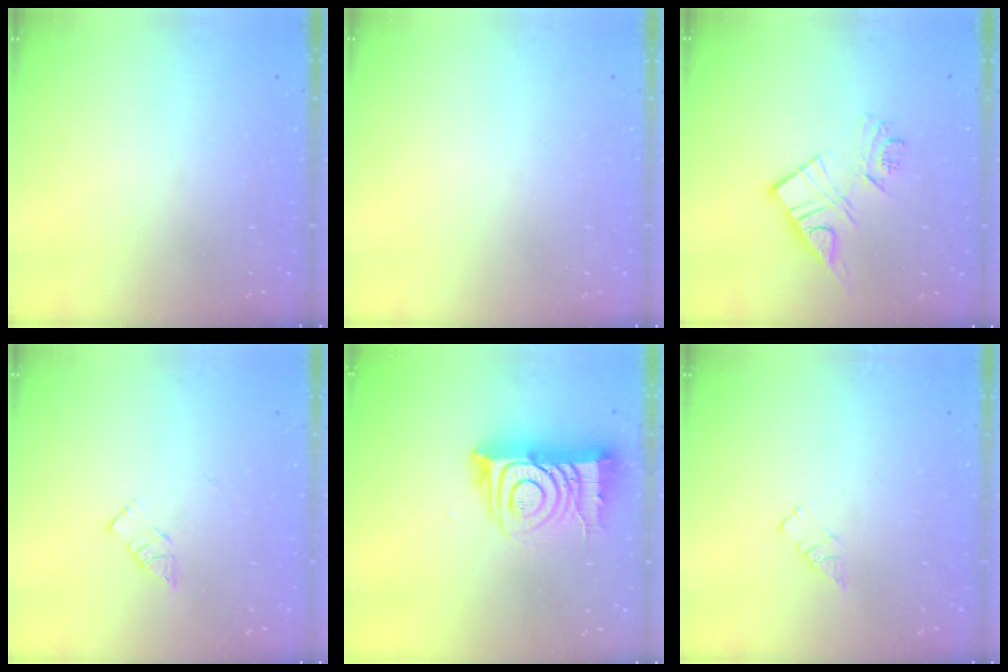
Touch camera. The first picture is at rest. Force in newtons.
{"total": 0.0}
{"total": 10.8, "press": 10.7, "slide": 0.9}
{"total": 5.1, "press": 5.1, "slide": 0.2}
{"total": 14.2, "press": 14.2, "slide": 1.2}
{"total": 2.9, "press": 2.9, "slide": 0.4}